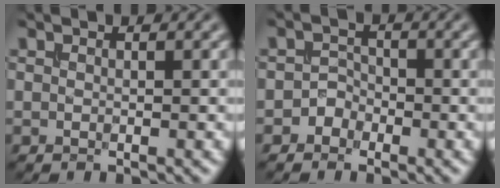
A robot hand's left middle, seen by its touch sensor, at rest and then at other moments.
{"total": 1.5, "force": [-1.0, 1.1, 0.1], "torque": [0.012, 0.009, -0.025]}